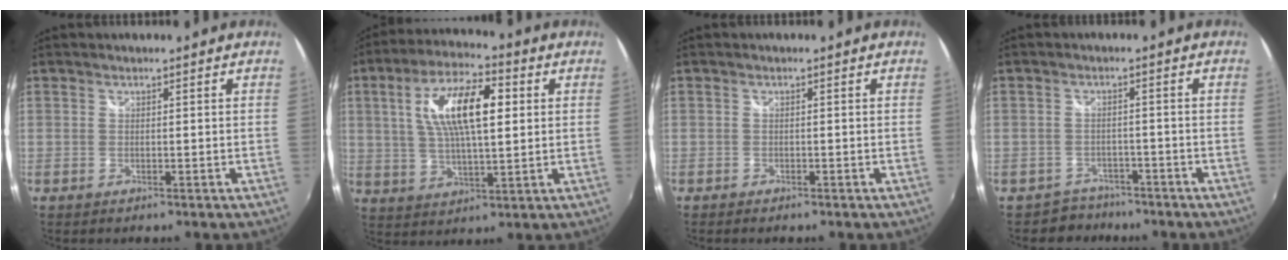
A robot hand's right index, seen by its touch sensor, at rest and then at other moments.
{"total": 14.0, "force": [3.3, 5.1, 12.7], "torque": [-0.234, 0.017, 0.057]}
{"total": 1.1, "force": [-0.9, 0.5, 0.4], "torque": [-0.011, -0.005, -0.017]}
{"total": 4.6, "force": [-3.6, 2.9, -0.5], "torque": [-0.002, 0.010, -0.059]}